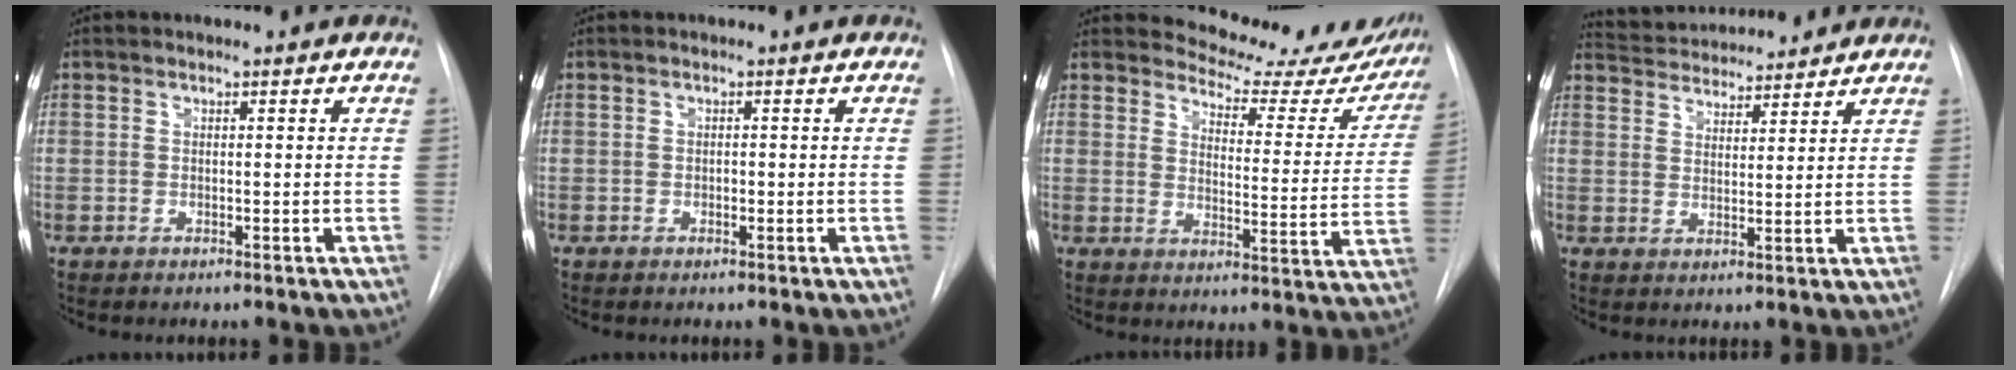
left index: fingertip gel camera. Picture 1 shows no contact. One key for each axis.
{"total": 1.0, "fx": -1.0, "fy": 0.2, "fz": 0.3, "tx": -0.002, "ty": -0.004, "tz": -0.016}
{"total": 17.7, "fx": 16.7, "fy": 5.1, "fz": 3.2, "tx": -0.013, "ty": -0.075, "tz": 0.178}
{"total": 10.8, "fx": 10.3, "fy": 1.9, "fz": 2.6, "tx": -0.044, "ty": 0.018, "tz": 0.158}